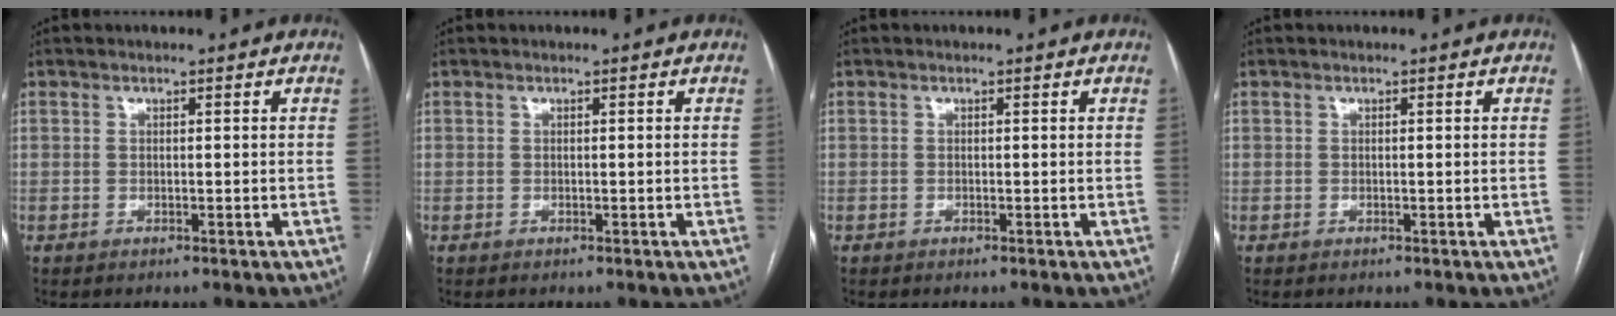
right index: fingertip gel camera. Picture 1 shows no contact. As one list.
[{"total": 0.0}, {"total": 0.0}, {"total": 0.0}]